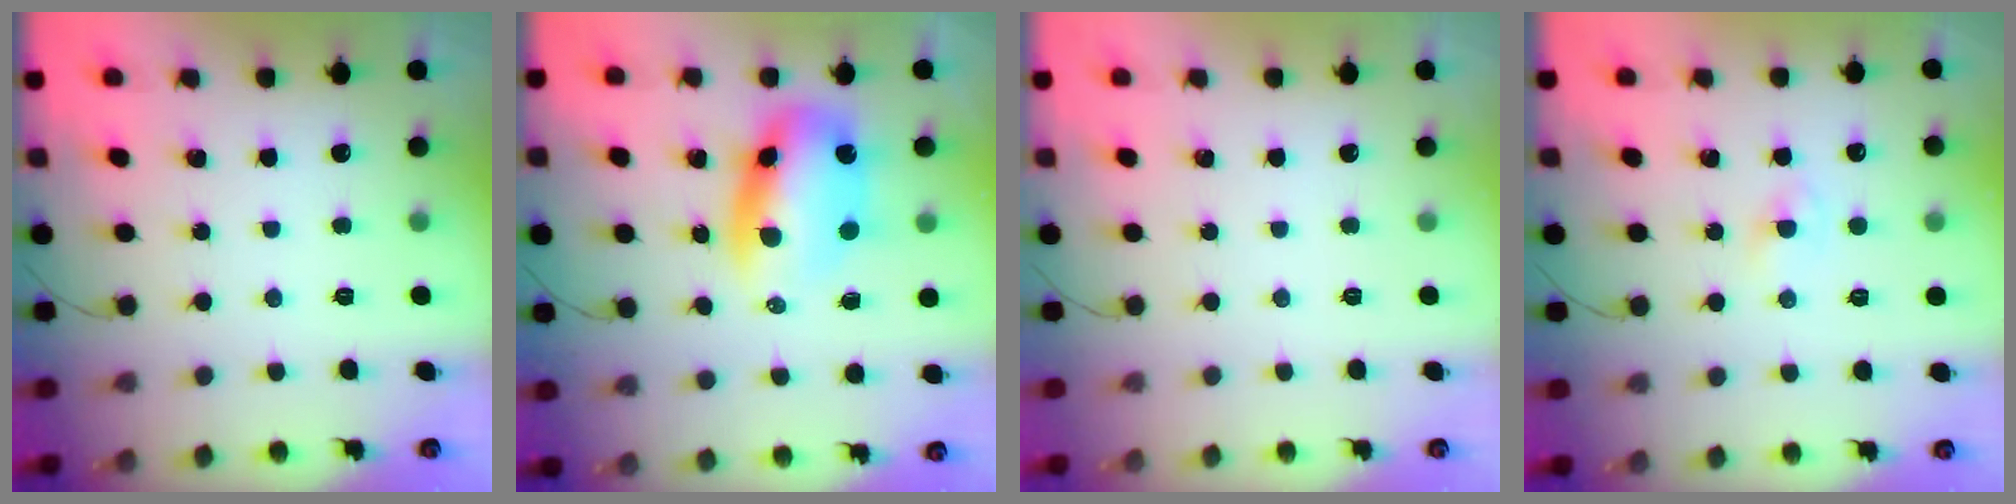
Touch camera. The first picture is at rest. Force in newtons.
{"total": 11.1, "press": 10.7, "slide": 3.0}
{"total": 0.0}
{"total": 0.7, "press": 0.6, "slide": 0.5}